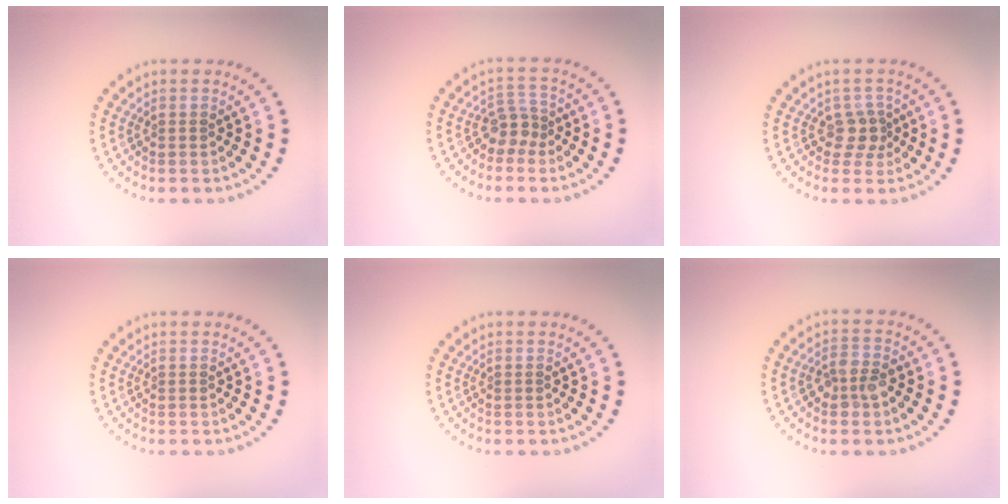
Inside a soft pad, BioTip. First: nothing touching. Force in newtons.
{"total": 2.2, "press": 1.7, "slide": 1.4}
{"total": 2.1, "press": 1.6, "slide": 1.3}
{"total": 0.0}
{"total": 0.0}
{"total": 2.6, "press": 2.4, "slide": 1.0}